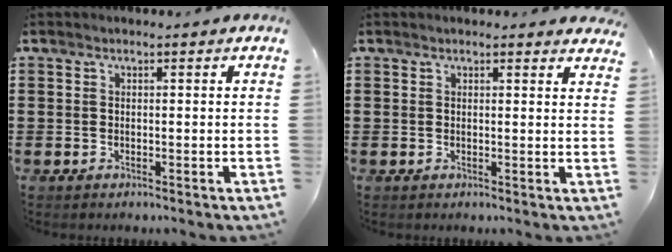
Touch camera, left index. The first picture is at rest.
{"total": 1.2, "force": [1.1, 0.3, 0.2], "torque": [-0.006, 0.001, 0.023]}